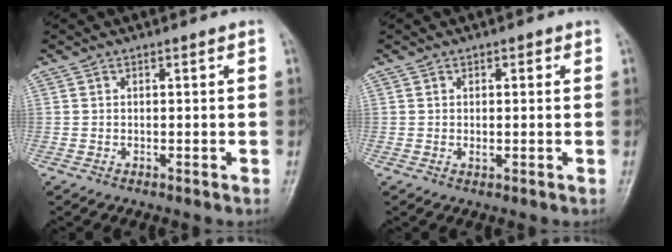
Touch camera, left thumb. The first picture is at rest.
{"total": 1.7, "force": [0.3, 1.2, 1.2], "torque": [-0.009, 0.000, 0.003]}